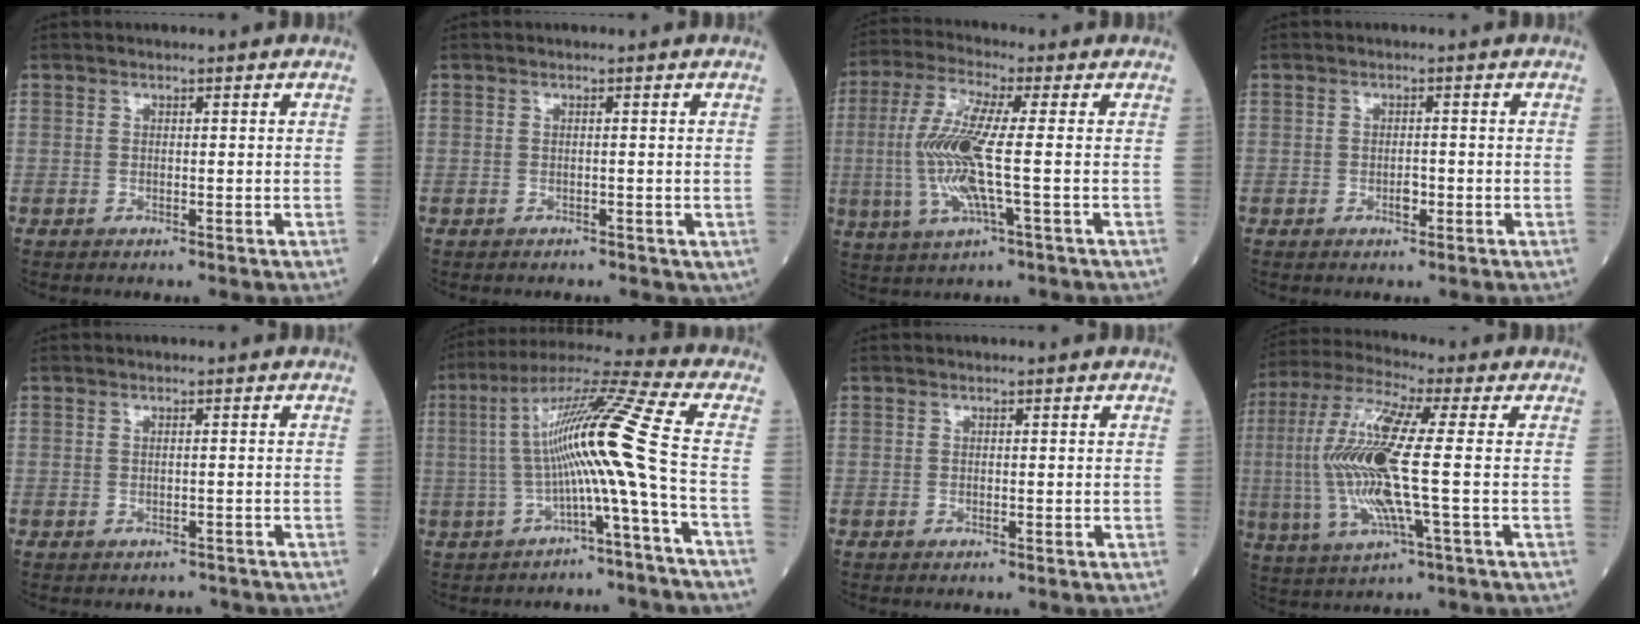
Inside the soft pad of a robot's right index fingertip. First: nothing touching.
{"total": 1.5, "force": [-0.9, 1.0, 0.6], "torque": [-0.004, 0.002, -0.008]}
{"total": 10.9, "force": [-0.7, 0.9, 10.9], "torque": [-0.242, 0.003, -0.016]}
{"total": 1.5, "force": [-0.5, 0.7, 1.1], "torque": [-0.018, 0.003, -0.005]}
{"total": 1.4, "force": [-1.2, 0.7, 0.2], "torque": [0.000, 0.001, -0.014]}
{"total": 12.9, "force": [-1.6, -2.2, 12.7], "torque": [-0.231, 0.031, -0.033]}
{"total": 0.0}
{"total": 14.9, "force": [-0.4, 1.3, 14.8], "torque": [-0.324, 0.009, -0.011]}